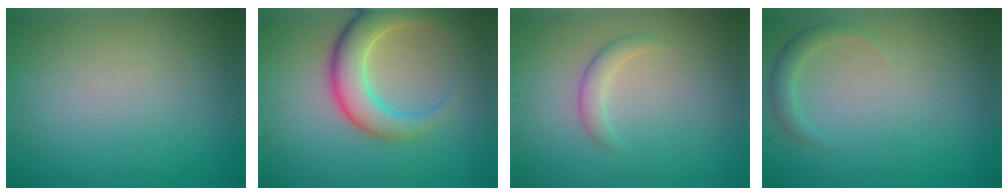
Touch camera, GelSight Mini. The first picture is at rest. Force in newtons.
{"total": 6.1, "press": 6.1, "slide": 0.4}
{"total": 1.6, "press": 1.6, "slide": 0.2}
{"total": 1.6, "press": 1.6, "slide": 0.2}